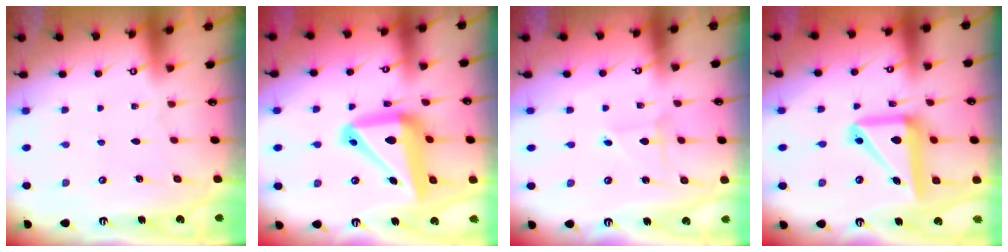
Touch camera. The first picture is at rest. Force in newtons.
{"total": 17.5, "press": 17.3, "slide": 2.3}
{"total": 0.8, "press": 0.8, "slide": 0.0}
{"total": 15.4, "press": 15.3, "slide": 2.1}